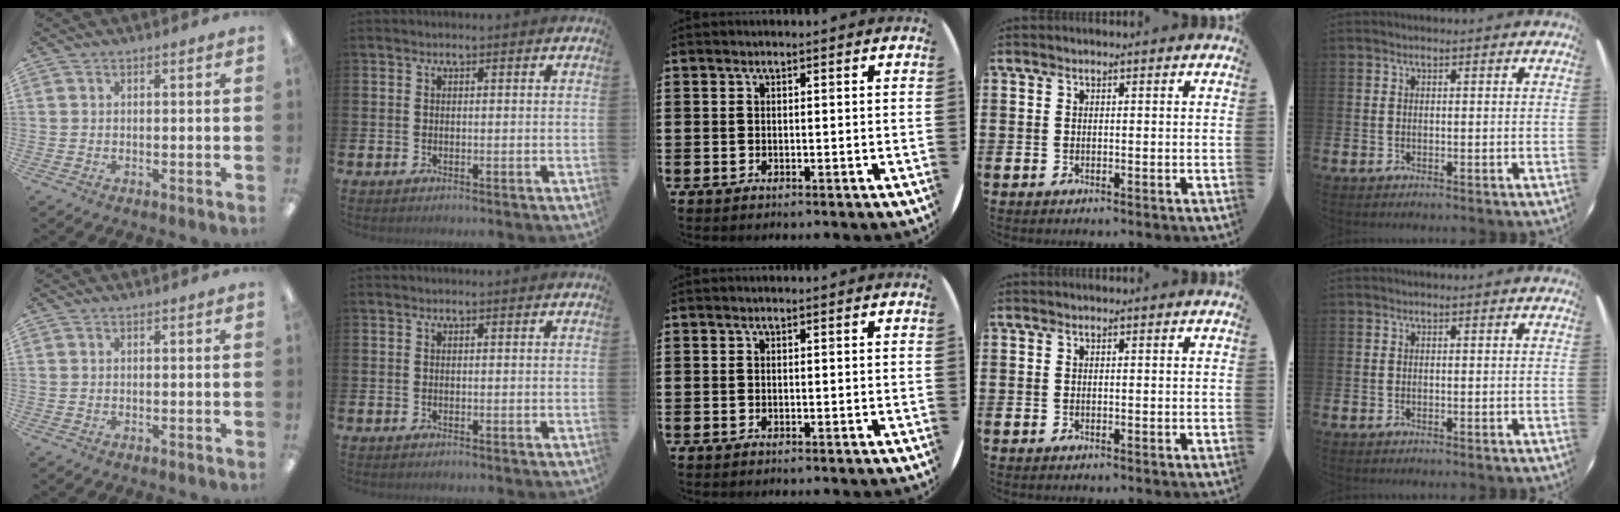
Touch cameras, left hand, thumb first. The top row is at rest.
{}